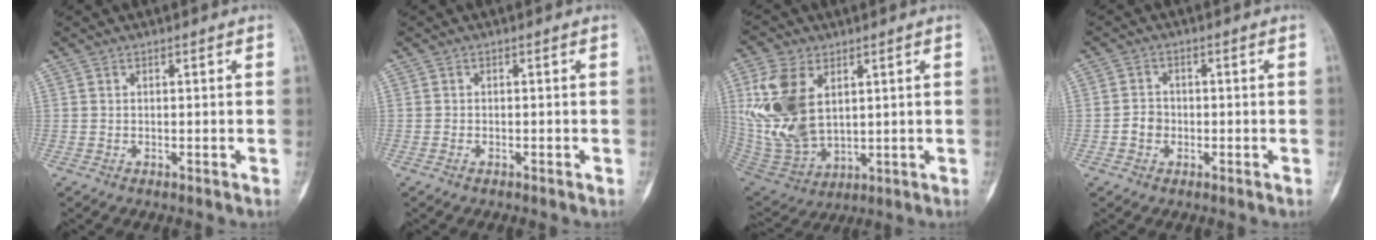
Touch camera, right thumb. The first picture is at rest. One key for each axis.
{"total": 0.6, "fx": -0.5, "fy": 0.3, "fz": 0.3, "tx": -0.003, "ty": 0.001, "tz": -0.010}
{"total": 15.9, "fx": 4.1, "fy": 9.9, "fz": 11.8, "tx": -0.237, "ty": -0.018, "tz": 0.095}
{"total": 4.6, "fx": -1.5, "fy": 4.0, "fz": 1.6, "tx": -0.004, "ty": 0.018, "tz": -0.033}